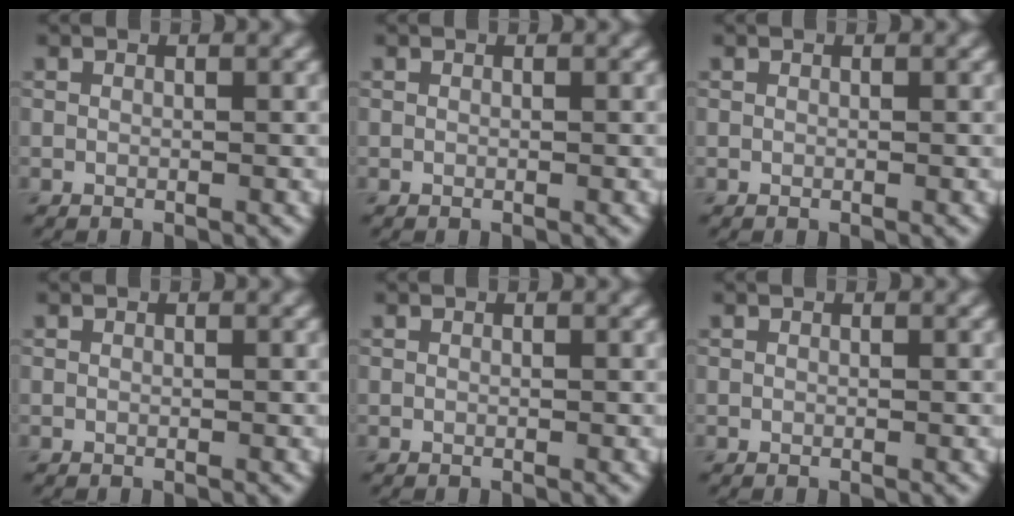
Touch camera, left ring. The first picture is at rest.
{"total": 0.0}
{"total": 0.0}
{"total": 0.0}
{"total": 0.0}
{"total": 0.0}